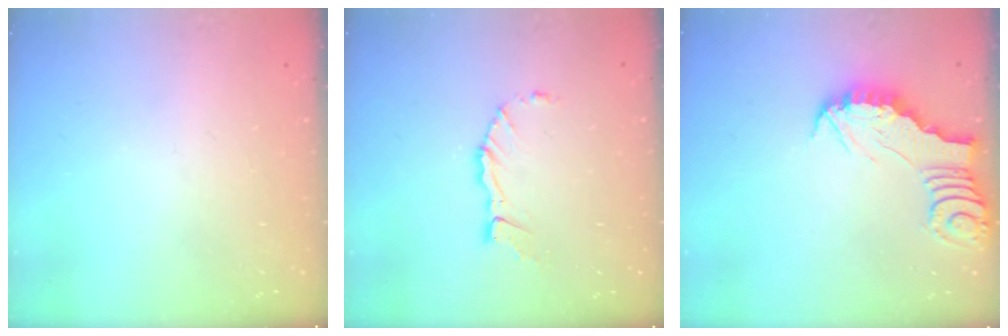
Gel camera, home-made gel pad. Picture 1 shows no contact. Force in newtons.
{"total": 6.2, "press": 6.2, "slide": 0.6}
{"total": 2.7, "press": 2.7, "slide": 0.2}